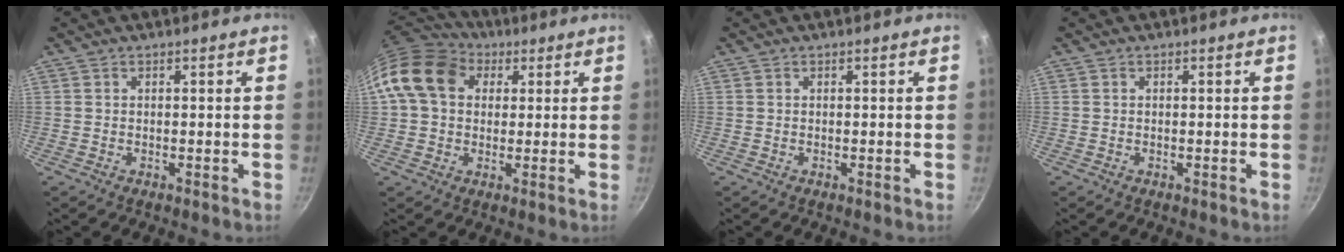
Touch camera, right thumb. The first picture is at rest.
{"total": 13.8, "force": [3.7, 10.7, 7.9], "torque": [-0.125, 0.024, 0.048]}
{"total": 0.0}
{"total": 0.0}